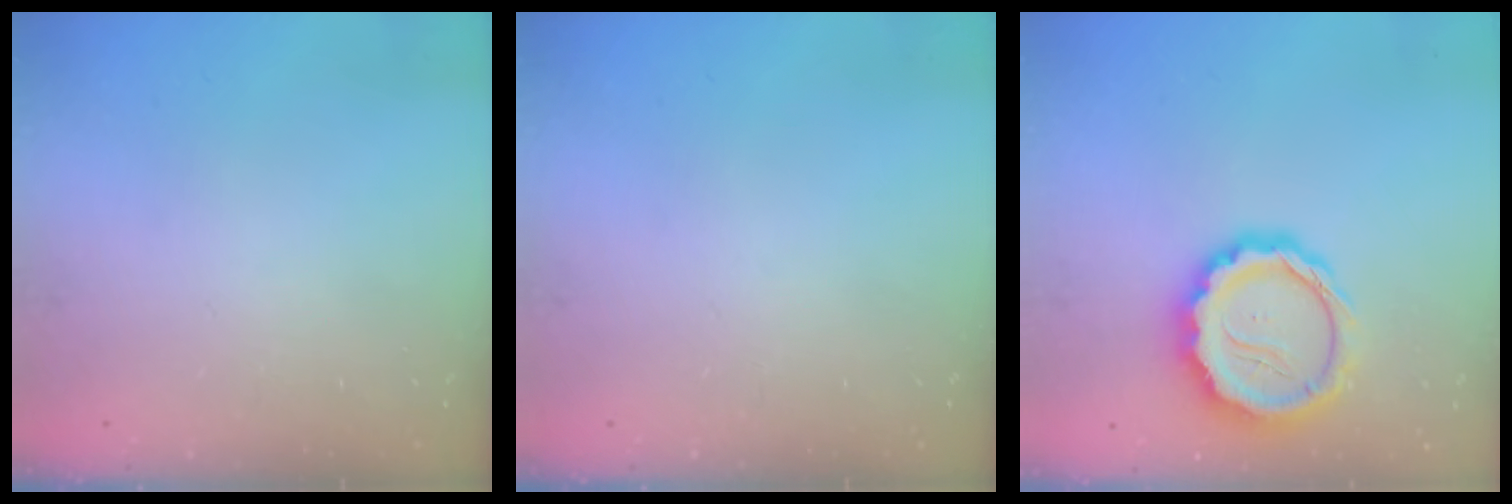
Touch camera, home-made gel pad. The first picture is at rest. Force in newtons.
{"total": 0.0}
{"total": 14.0, "press": 13.7, "slide": 2.9}